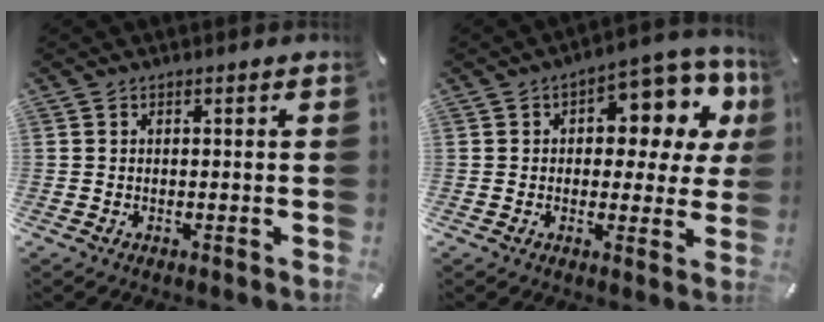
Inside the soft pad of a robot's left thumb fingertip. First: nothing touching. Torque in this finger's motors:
{"motor_torque": [1.31, 1.31, 0.79, -0.76, 0.03]}